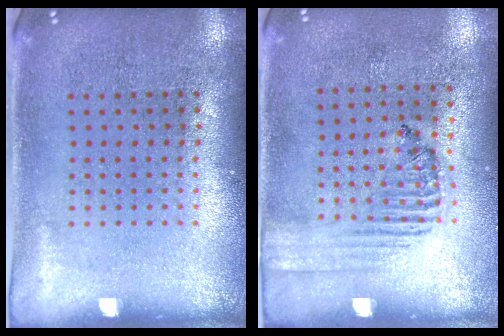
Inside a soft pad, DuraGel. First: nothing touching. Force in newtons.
{"total": 1.4, "press": 1.1, "slide": 0.9}